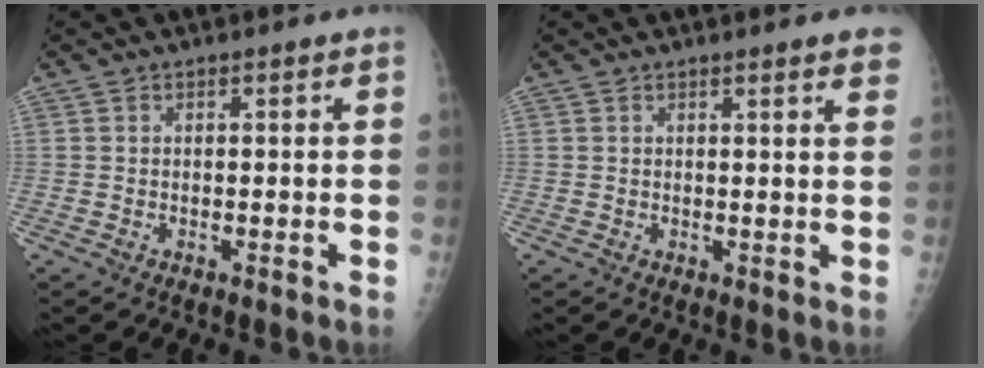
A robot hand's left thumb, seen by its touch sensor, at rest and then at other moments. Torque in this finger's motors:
{"motor_torque": [-0.39, -0.18, -0.55, -0.02, 0.07]}